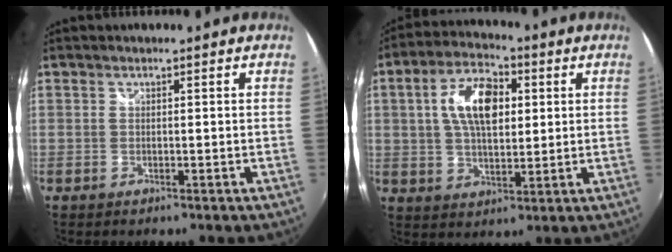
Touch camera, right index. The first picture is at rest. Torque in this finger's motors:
{"motor_torque": [0.36, 0.06, 0.48, 0.09]}